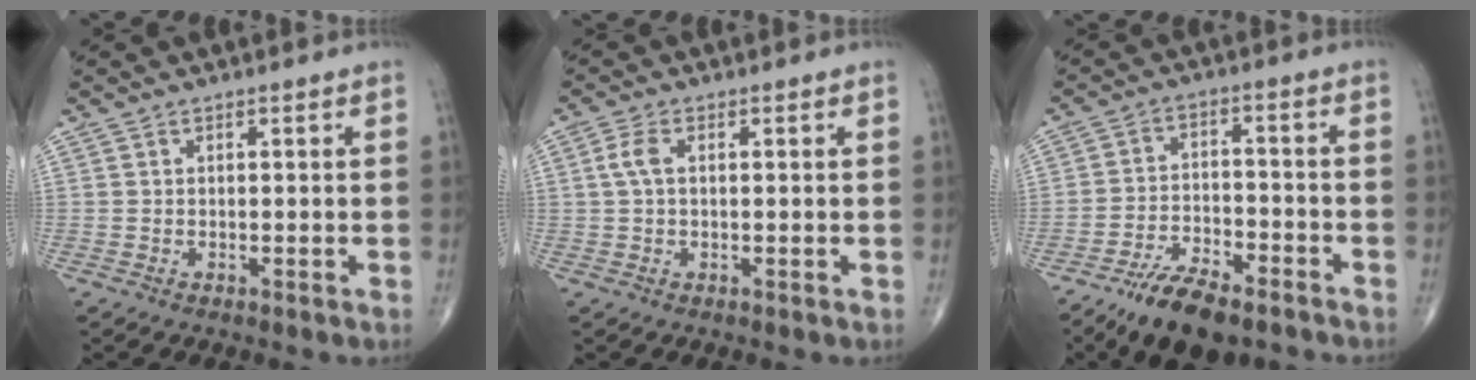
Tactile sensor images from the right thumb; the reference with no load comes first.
{"total": 2.9, "force": [0.4, 1.5, 2.4], "torque": [-0.060, 0.008, 0.004]}
{"total": 12.9, "force": [-9.5, 4.8, 7.4], "torque": [-0.115, 0.055, -0.166]}